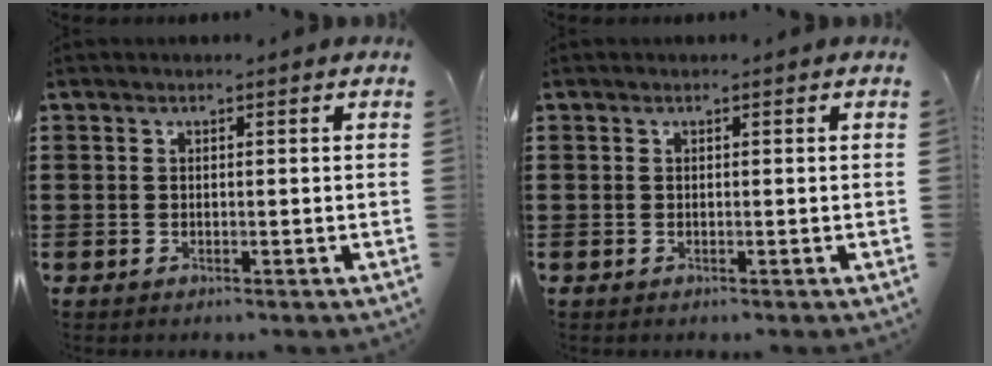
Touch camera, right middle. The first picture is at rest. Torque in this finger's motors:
{"motor_torque": [0.00, 0.00, 0.00, 0.00]}